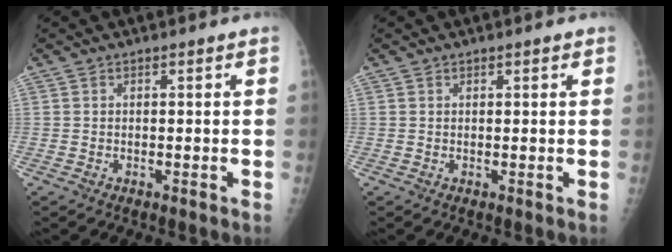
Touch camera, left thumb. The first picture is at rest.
{"total": 0.7, "force": [0.5, 0.3, 0.4], "torque": [-0.004, -0.001, 0.006]}